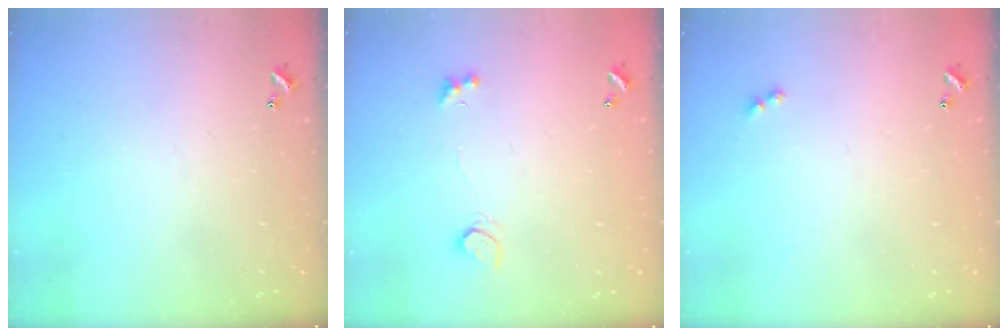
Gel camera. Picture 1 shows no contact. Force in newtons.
{"total": 2.6, "press": 2.4, "slide": 1.2}
{"total": 2.5, "press": 2.4, "slide": 0.5}